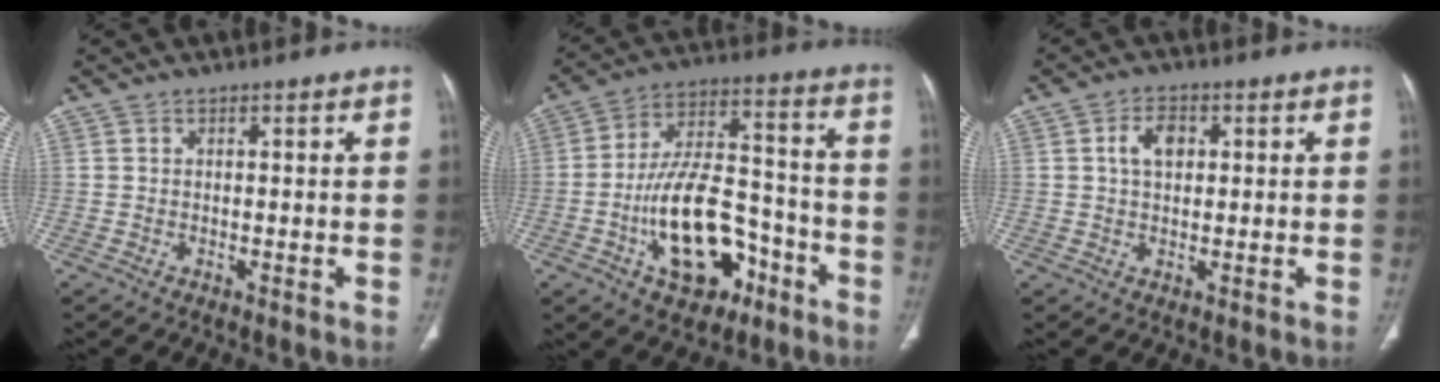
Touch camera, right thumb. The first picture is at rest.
{"total": 18.3, "force": [-7.6, 10.1, 13.2], "torque": [-0.199, 0.060, -0.118]}
{"total": 3.7, "force": [1.1, 2.4, 2.7], "torque": [-0.044, 0.002, 0.020]}